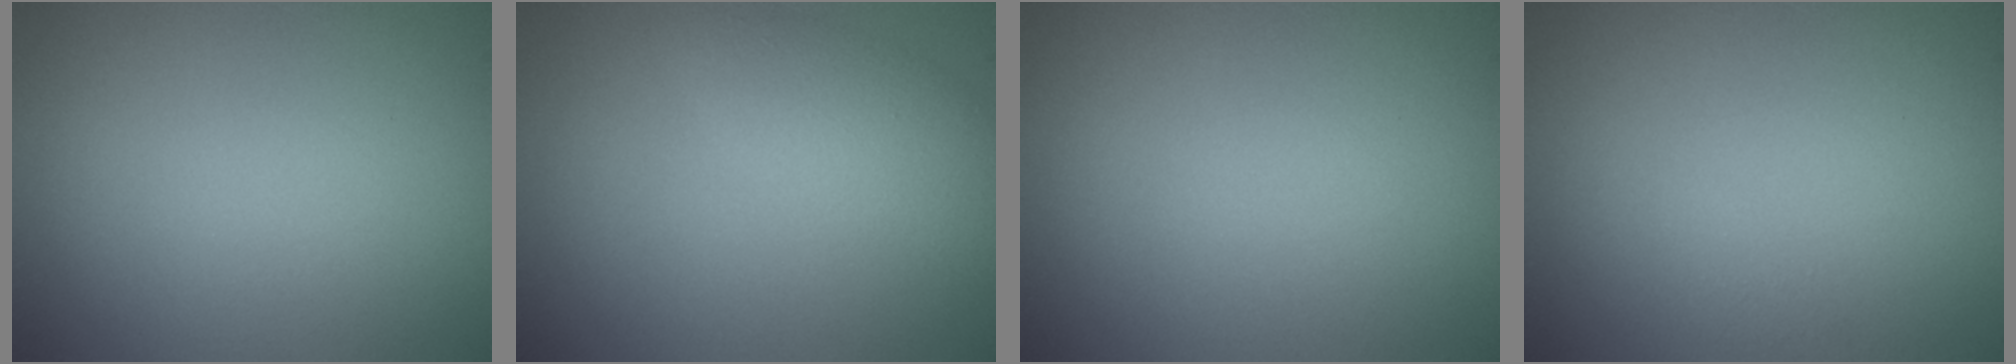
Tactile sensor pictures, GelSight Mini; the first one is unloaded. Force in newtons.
{"total": 3.0, "press": 3.0, "slide": 0.2}
{"total": 0.0}
{"total": 1.0, "press": 1.0, "slide": 0.1}